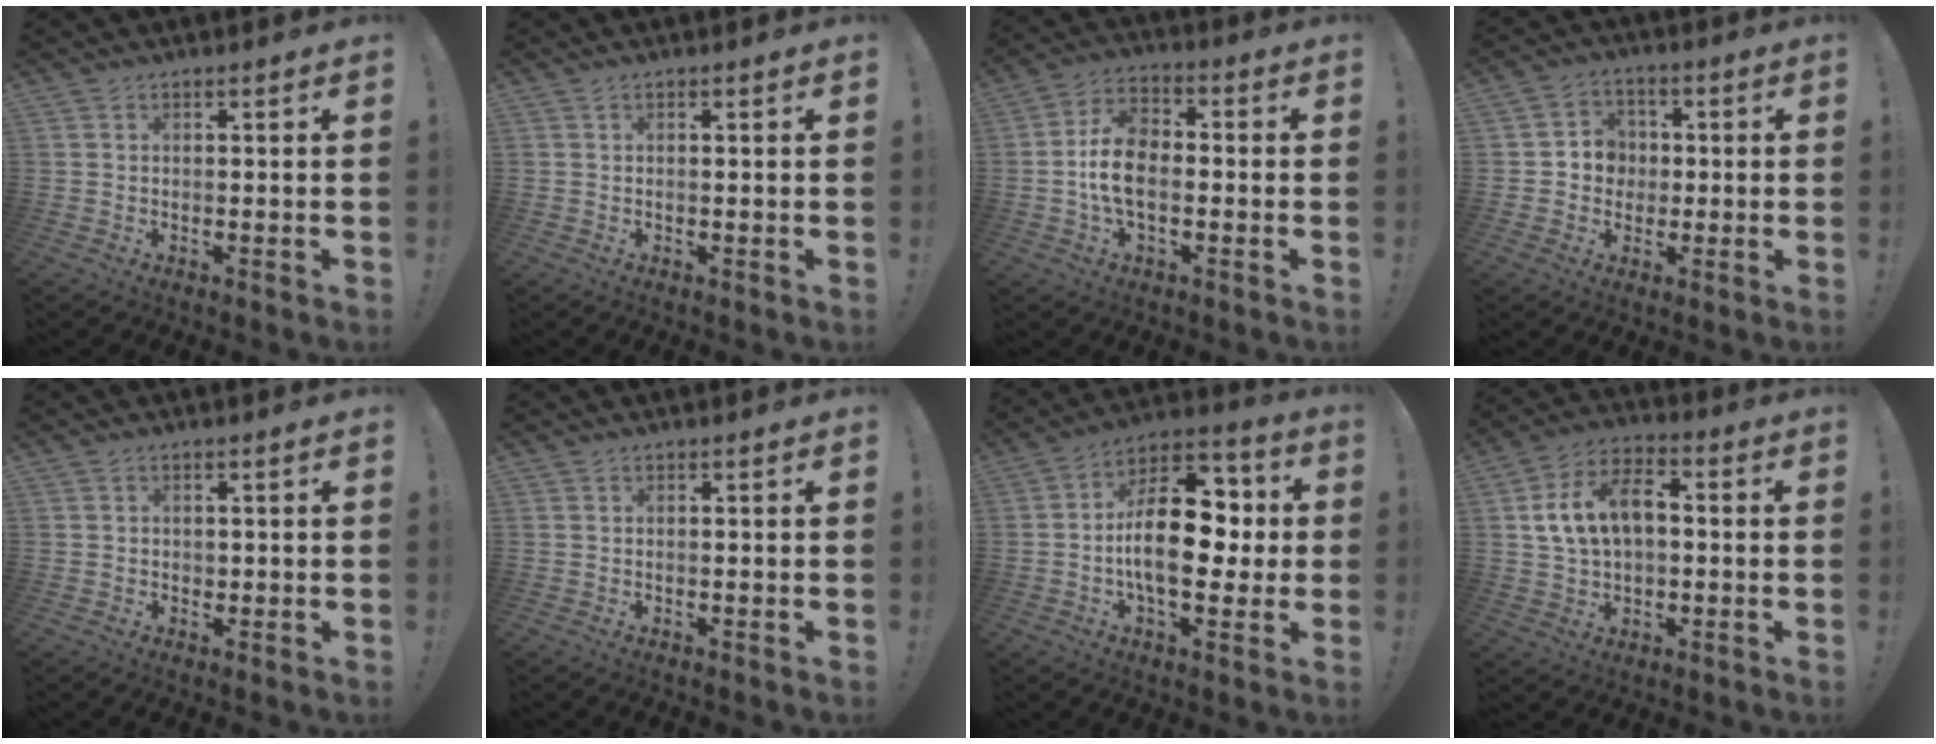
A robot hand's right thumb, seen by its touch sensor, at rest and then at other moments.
{"total": 0.7, "force": [0.6, -0.2, 0.2], "torque": [0.002, -0.002, 0.009]}
{"total": 11.4, "force": [-1.9, 7.2, 8.7], "torque": [-0.163, 0.010, -0.034]}
{"total": 6.8, "force": [-0.3, 6.5, 1.9], "torque": [-0.032, 0.005, -0.001]}
{"total": 0.8, "force": [0.3, 0.7, 0.2], "torque": [0.006, -0.002, 0.004]}
{"total": 0.0}
{"total": 20.2, "force": [-1.3, 11.3, 16.7], "torque": [-0.260, 0.017, -0.019]}
{"total": 13.1, "force": [2.2, 8.5, 9.8], "torque": [-0.153, 0.010, 0.043]}